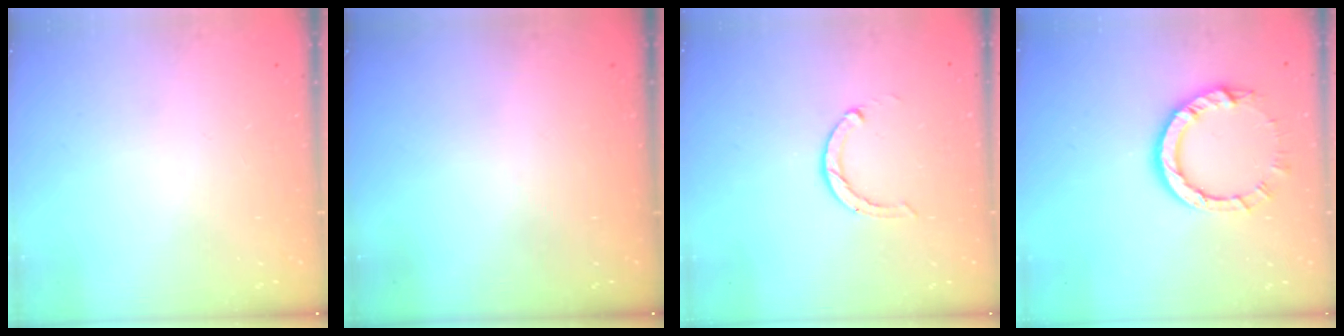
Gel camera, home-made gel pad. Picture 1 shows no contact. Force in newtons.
{"total": 0.0}
{"total": 2.3, "press": 2.3, "slide": 0.4}
{"total": 10.6, "press": 10.5, "slide": 1.4}